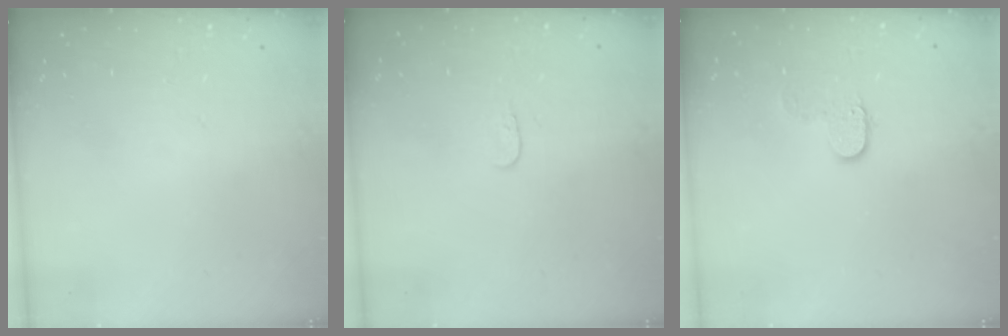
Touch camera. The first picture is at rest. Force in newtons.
{"total": 3.4, "press": 3.3, "slide": 0.3}
{"total": 7.2, "press": 7.2, "slide": 0.4}